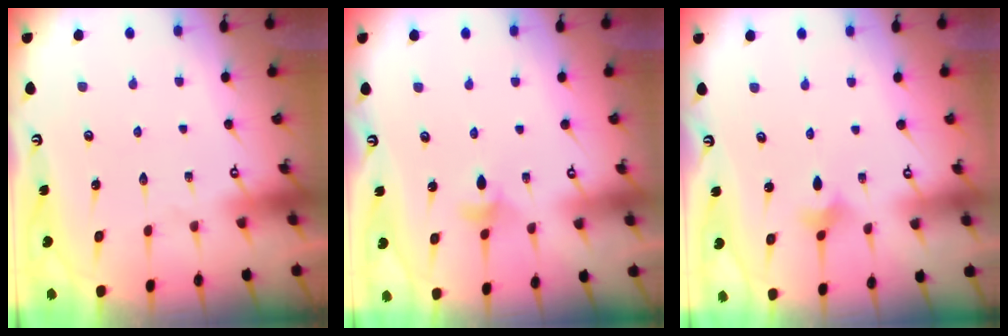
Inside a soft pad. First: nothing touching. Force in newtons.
{"total": 5.3, "press": 5.2, "slide": 0.9}
{"total": 2.6, "press": 2.6, "slide": 0.5}